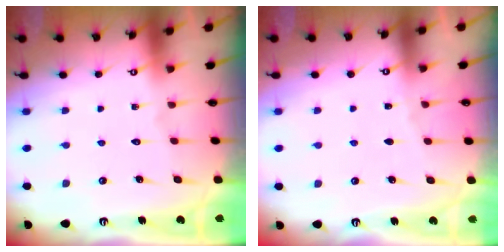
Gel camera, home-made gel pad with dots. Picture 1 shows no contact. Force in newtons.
{"total": 1.8, "press": 1.7, "slide": 0.3}